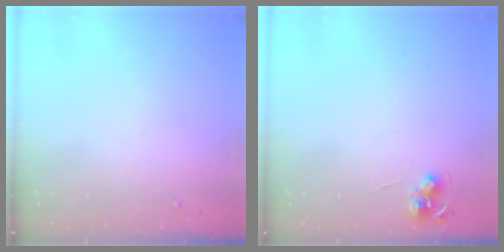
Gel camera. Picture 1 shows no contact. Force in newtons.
{"total": 7.9, "press": 7.9, "slide": 0.5}